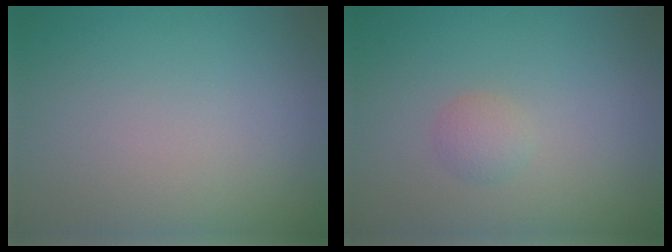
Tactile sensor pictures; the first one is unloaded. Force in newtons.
{"total": 1.2, "press": 1.2, "slide": 0.1}